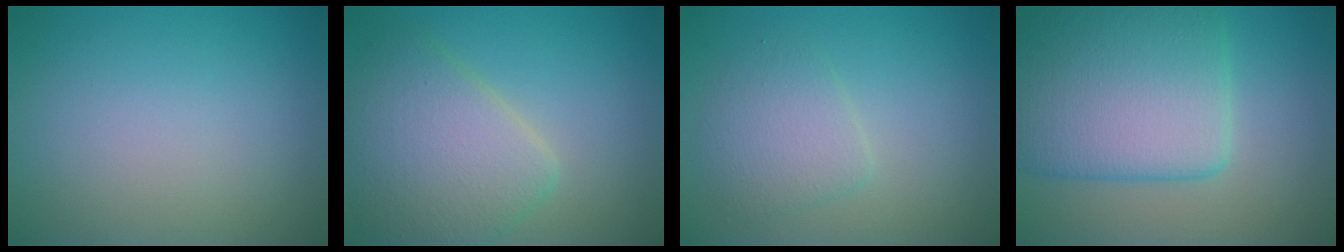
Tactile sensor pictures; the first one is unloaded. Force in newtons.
{"total": 6.0, "press": 5.9, "slide": 0.4}
{"total": 2.7, "press": 2.7, "slide": 0.1}
{"total": 8.6, "press": 8.6, "slide": 0.3}